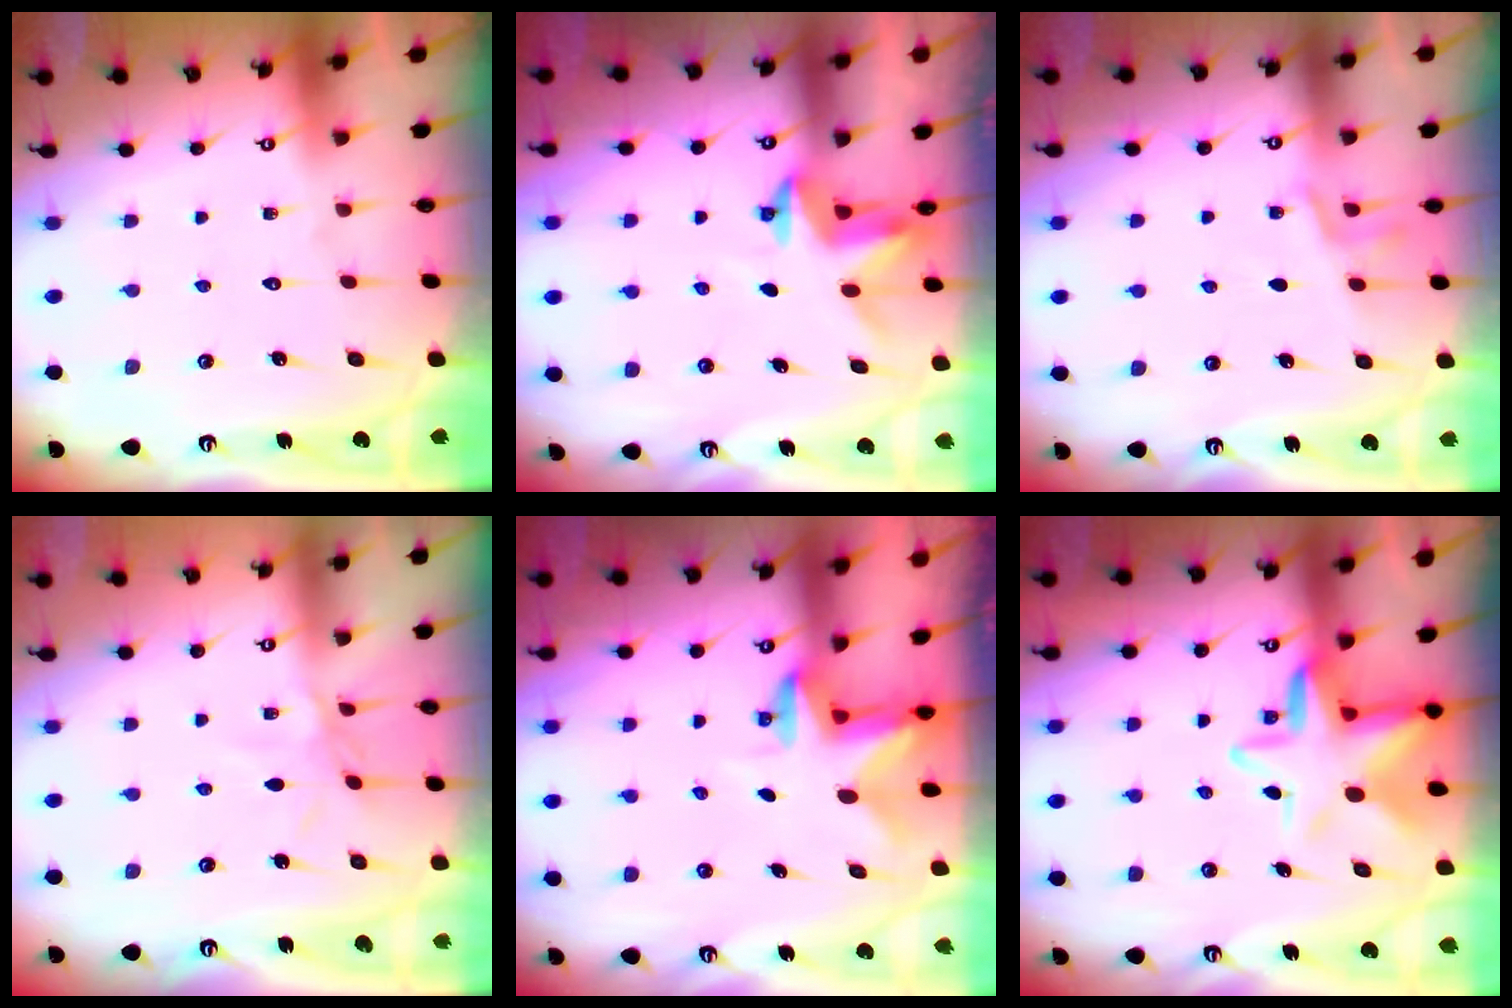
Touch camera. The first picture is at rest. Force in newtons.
{"total": 3.0, "press": 3.0, "slide": 0.2}
{"total": 5.8, "press": 5.5, "slide": 2.0}
{"total": 4.4, "press": 4.4, "slide": 0.5}
{"total": 2.5, "press": 2.4, "slide": 0.4}
{"total": 10.0, "press": 9.7, "slide": 2.3}